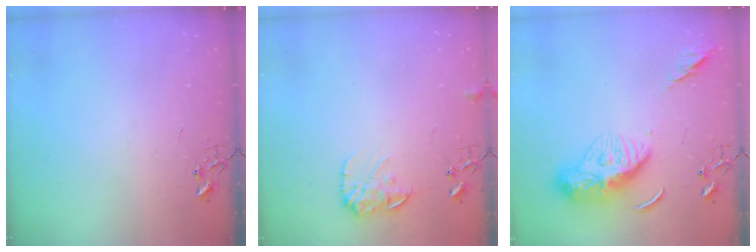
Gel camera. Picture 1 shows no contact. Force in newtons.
{"total": 9.5, "press": 9.5, "slide": 0.2}
{"total": 13.0, "press": 13.0, "slide": 1.1}